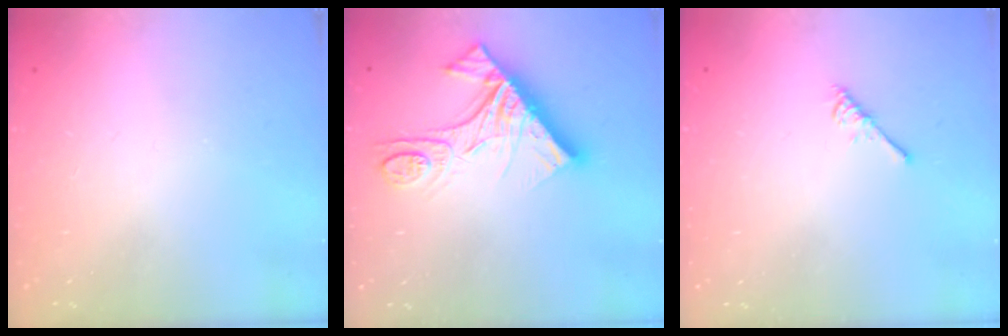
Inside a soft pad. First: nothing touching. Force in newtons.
{"total": 17.9, "press": 17.8, "slide": 2.0}
{"total": 2.7, "press": 2.7, "slide": 0.5}